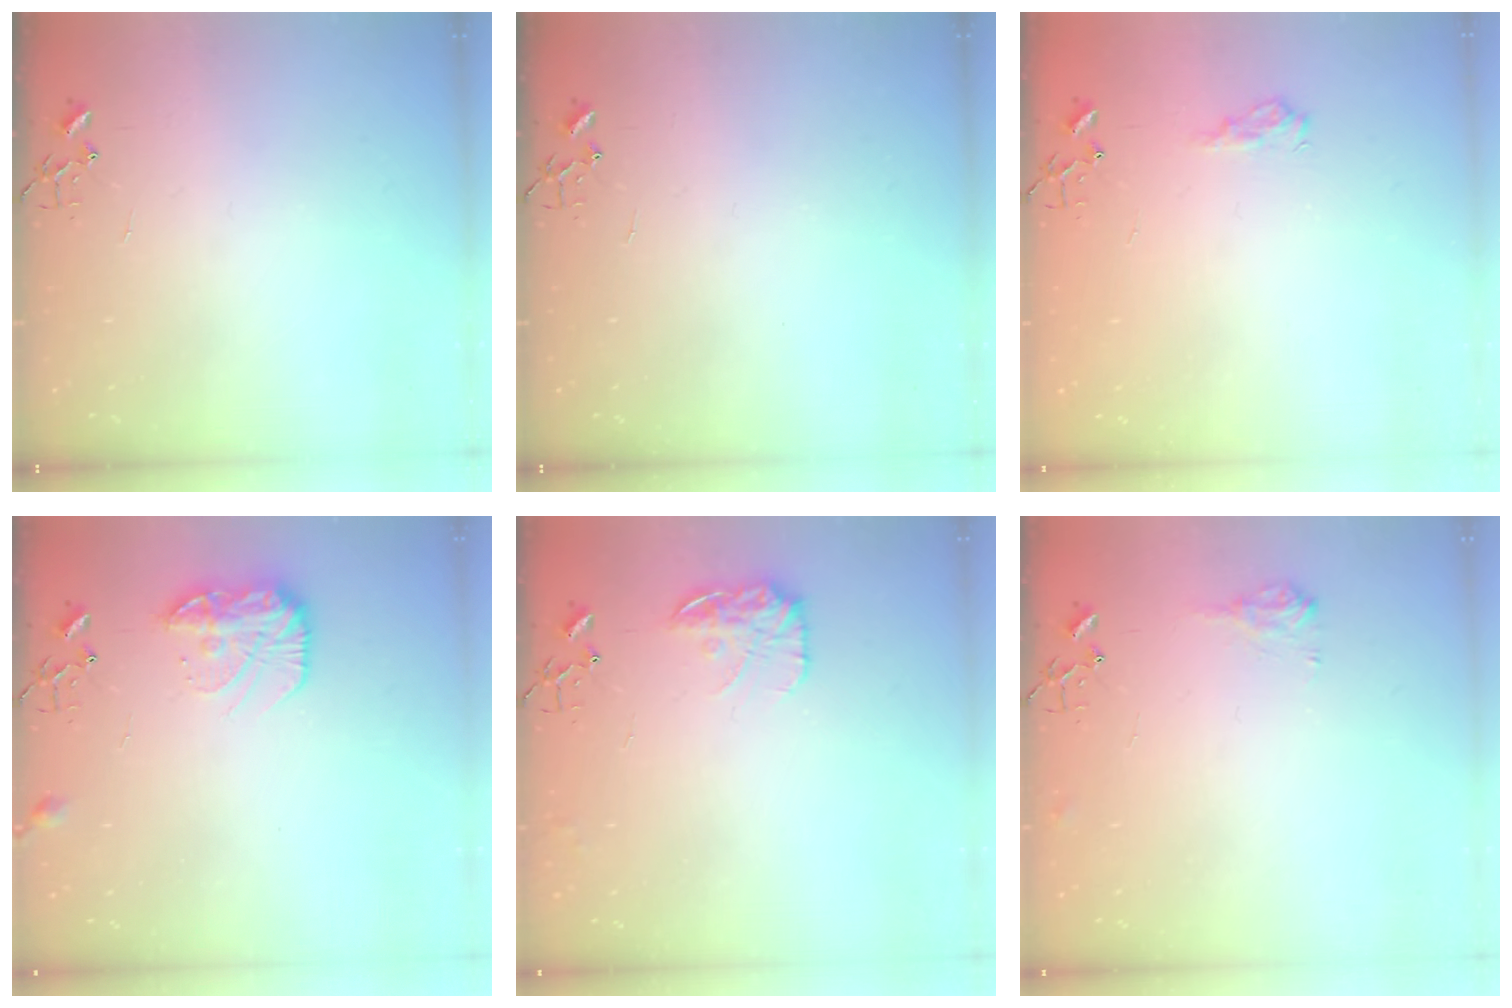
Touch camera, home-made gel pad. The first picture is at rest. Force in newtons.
{"total": 0.0}
{"total": 8.2, "press": 8.2, "slide": 0.9}
{"total": 12.8, "press": 12.8, "slide": 0.7}
{"total": 13.2, "press": 13.2, "slide": 0.6}
{"total": 7.7, "press": 7.7, "slide": 0.1}